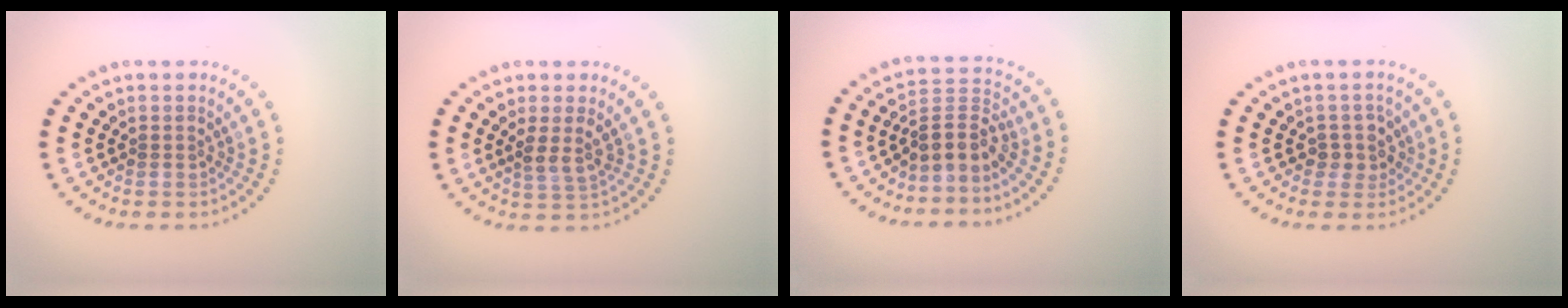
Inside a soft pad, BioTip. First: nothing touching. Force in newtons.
{"total": 2.0, "press": 1.6, "slide": 1.2}
{"total": 3.3, "press": 2.4, "slide": 2.2}
{"total": 2.0, "press": 1.7, "slide": 1.1}